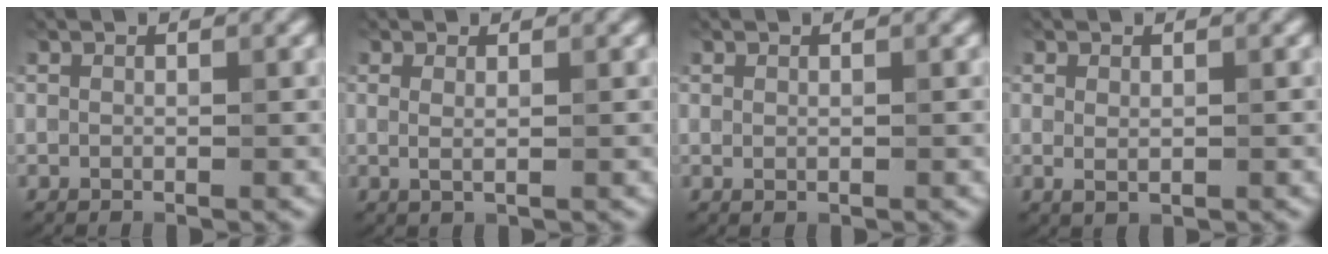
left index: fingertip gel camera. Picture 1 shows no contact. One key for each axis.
{"total": 1.1, "fx": 0.3, "fy": 0.3, "fz": 1.0, "tx": -0.016, "ty": -0.003, "tz": 0.004}
{"total": 0.0}
{"total": 1.1, "fx": 0.2, "fy": 0.6, "fz": 0.9, "tx": -0.016, "ty": -0.002, "tz": 0.006}